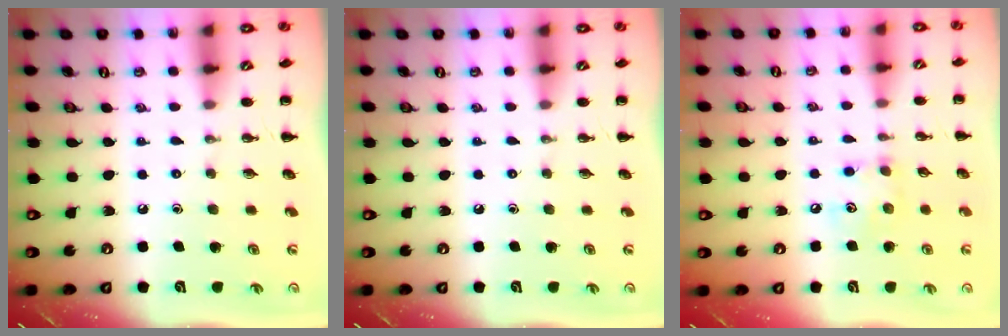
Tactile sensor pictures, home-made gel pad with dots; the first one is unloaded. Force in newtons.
{"total": 0.0}
{"total": 5.7, "press": 5.7, "slide": 0.4}